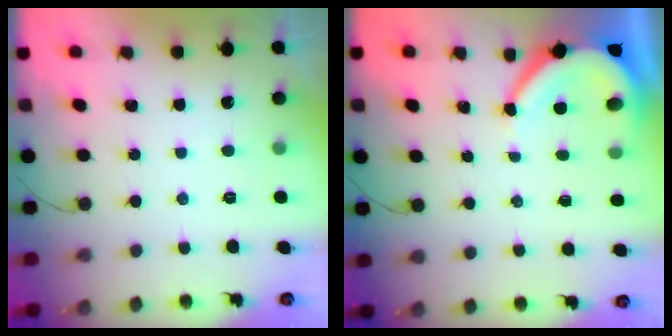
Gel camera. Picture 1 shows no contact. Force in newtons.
{"total": 7.3, "press": 7.3, "slide": 0.5}